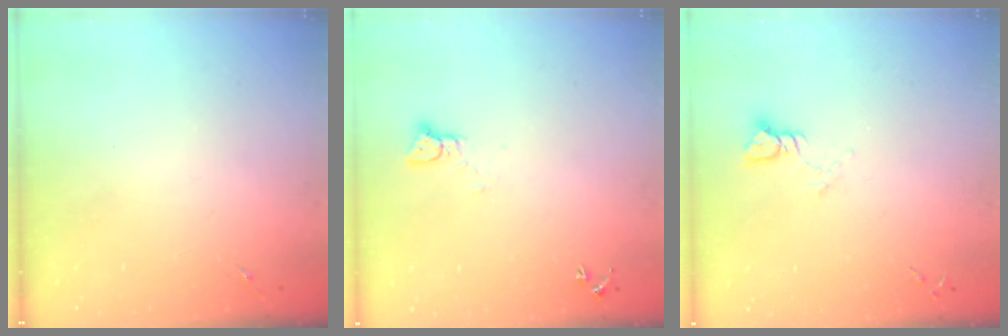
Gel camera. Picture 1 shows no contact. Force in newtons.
{"total": 2.1, "press": 2.1, "slide": 0.2}
{"total": 3.9, "press": 3.9, "slide": 0.3}